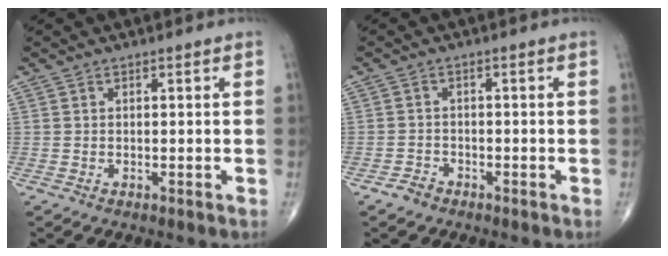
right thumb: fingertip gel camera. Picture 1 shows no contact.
{"total": 2.1, "force": [-1.6, 1.4, 0.3], "torque": [-0.008, 0.007, -0.029]}